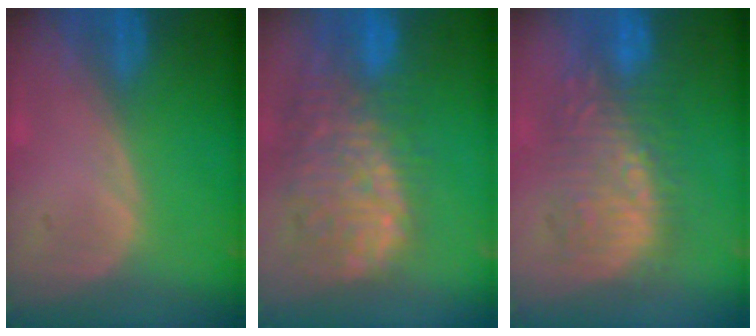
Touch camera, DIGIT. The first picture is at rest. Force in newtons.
{"total": 12.9, "press": 11.2, "slide": 6.5}
{"total": 9.2, "press": 9.2, "slide": 0.3}